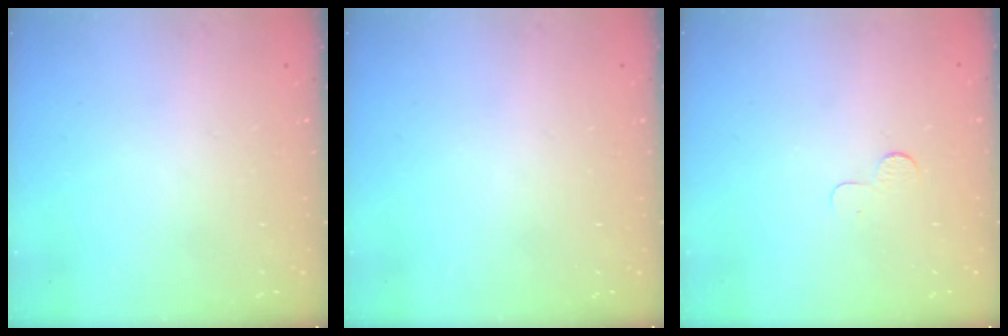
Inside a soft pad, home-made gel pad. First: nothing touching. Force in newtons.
{"total": 0.0}
{"total": 2.6, "press": 2.6, "slide": 0.2}